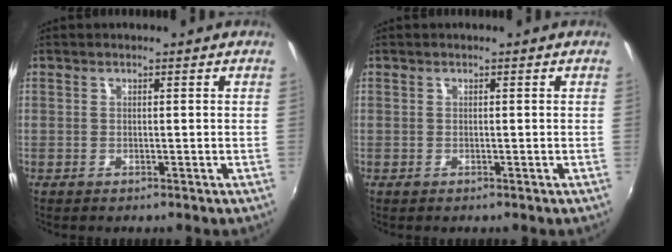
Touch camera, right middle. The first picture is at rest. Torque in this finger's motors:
{"motor_torque": [0.22, -0.22, 0.10, 0.01]}